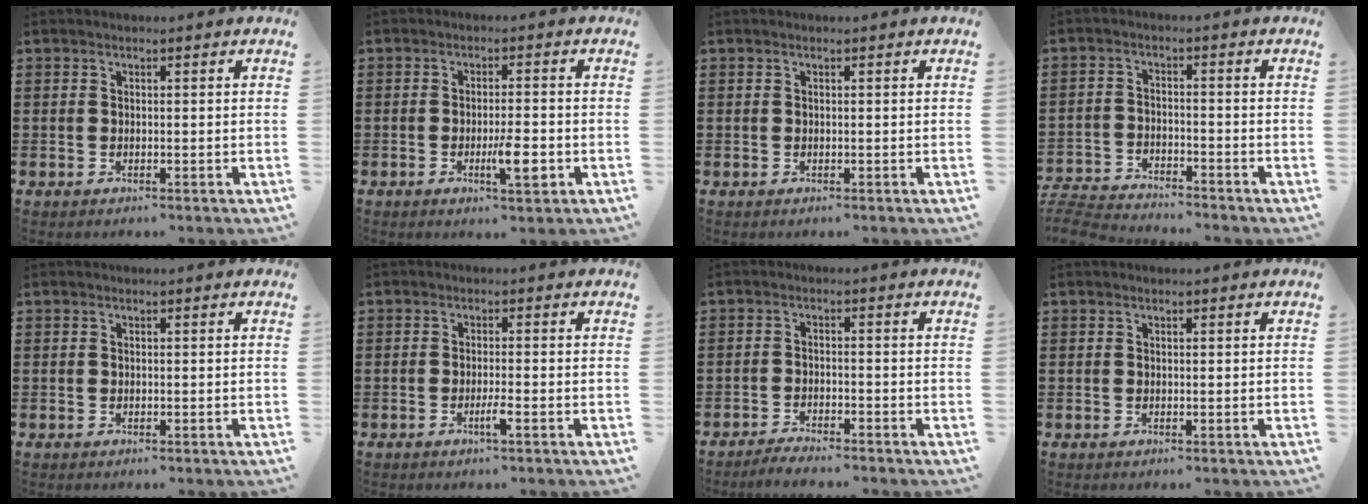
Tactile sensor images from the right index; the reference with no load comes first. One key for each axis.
{"total": 5.4, "fx": -1.9, "fy": 1.2, "fz": 4.9, "tx": -0.084, "ty": -0.004, "tz": -0.031}
{"total": 0.0}
{"total": 4.6, "fx": -4.6, "fy": 0.2, "fz": 0.2, "tx": -0.020, "ty": -0.006, "tz": -0.099}
{"total": 0.0}
{"total": 2.3, "fx": -1.2, "fy": 0.0, "fz": 2.0, "tx": -0.041, "ty": -0.006, "tz": -0.024}
{"total": 2.1, "fx": -2.1, "fy": 0.1, "fz": -0.1, "tx": -0.004, "ty": 0.002, "tz": -0.043}
{"total": 0.0}